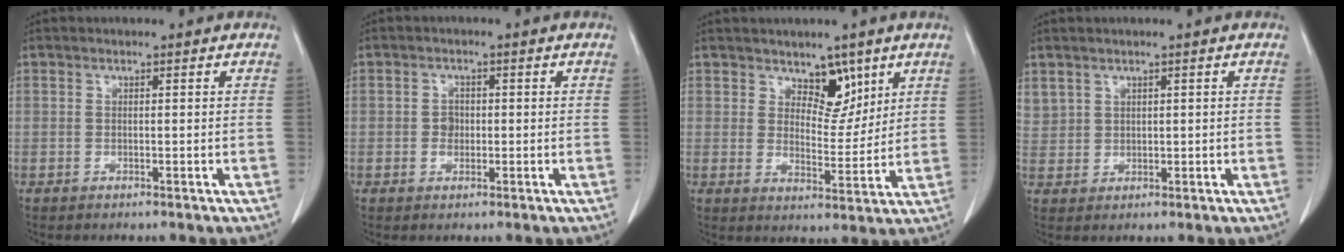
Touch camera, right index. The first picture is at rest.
{"total": 1.9, "force": [-0.2, 1.6, 1.0], "torque": [-0.016, 0.004, -0.003]}
{"total": 5.8, "force": [3.8, 3.1, 3.1], "torque": [-0.035, -0.007, 0.064]}
{"total": 3.2, "force": [1.9, 2.5, 0.7], "torque": [-0.015, 0.009, 0.048]}